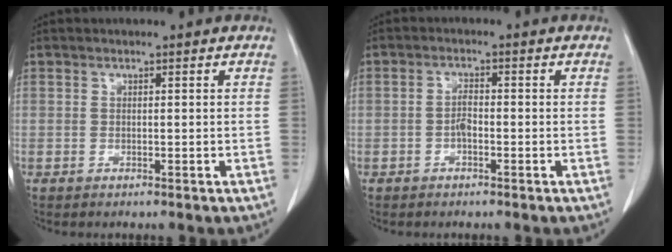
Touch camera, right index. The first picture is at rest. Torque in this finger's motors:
{"motor_torque": [0.33, -0.21, 0.17, 0.06]}